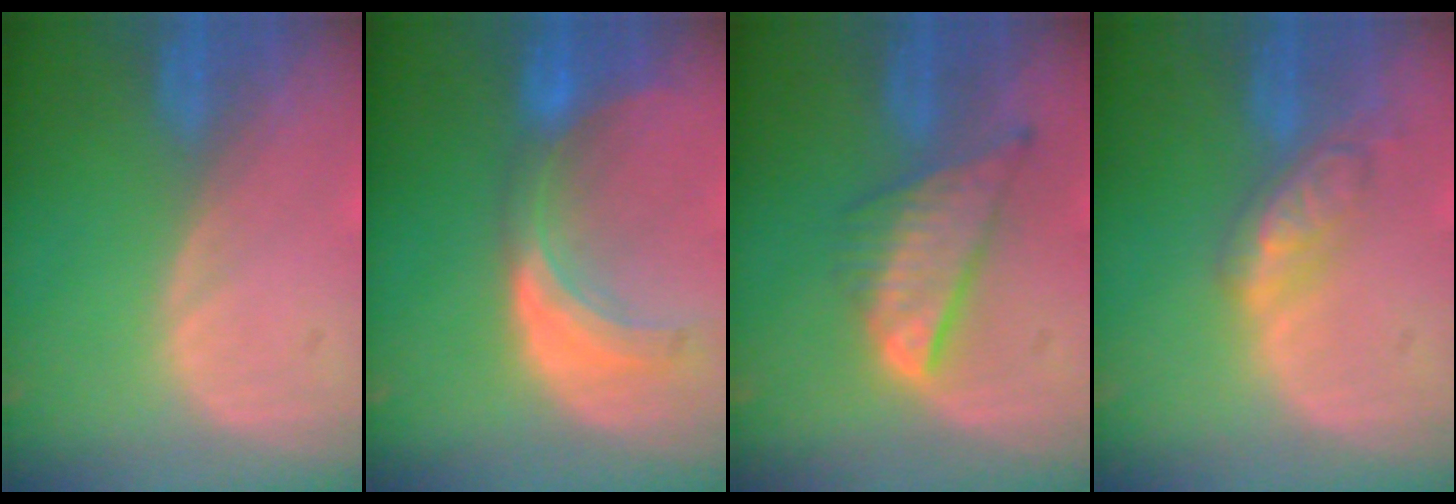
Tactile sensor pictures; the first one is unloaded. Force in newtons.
{"total": 7.7, "press": 6.9, "slide": 3.5}
{"total": 8.1, "press": 6.9, "slide": 4.2}
{"total": 5.8, "press": 5.0, "slide": 2.9}